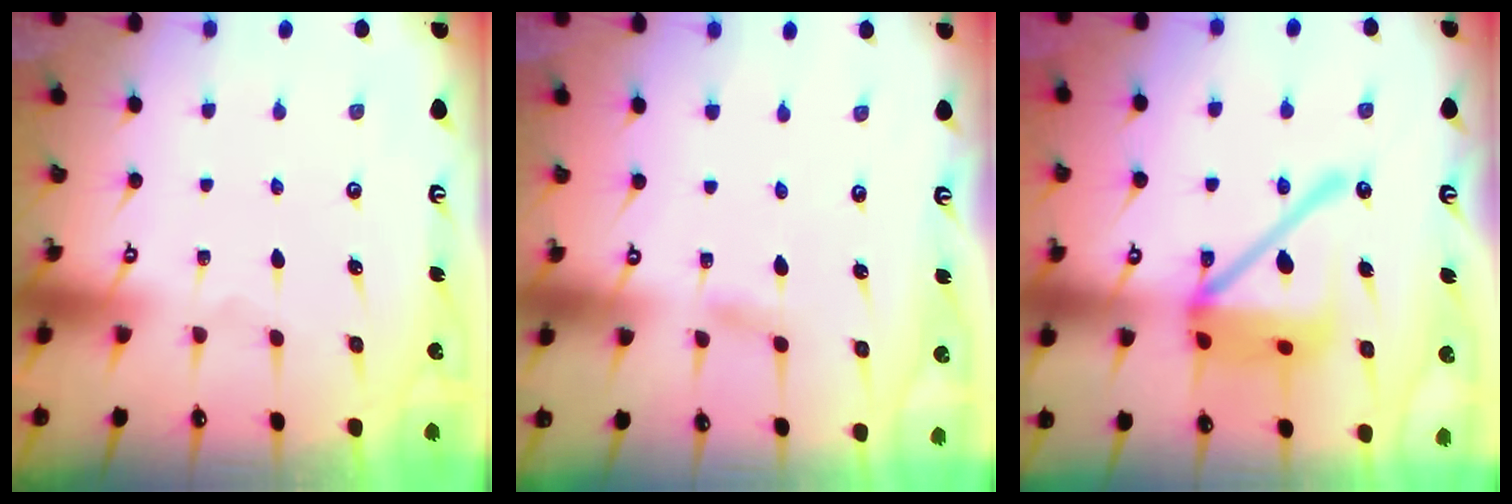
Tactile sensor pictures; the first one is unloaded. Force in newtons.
{"total": 2.4, "press": 2.4, "slide": 0.3}
{"total": 18.8, "press": 18.6, "slide": 2.5}